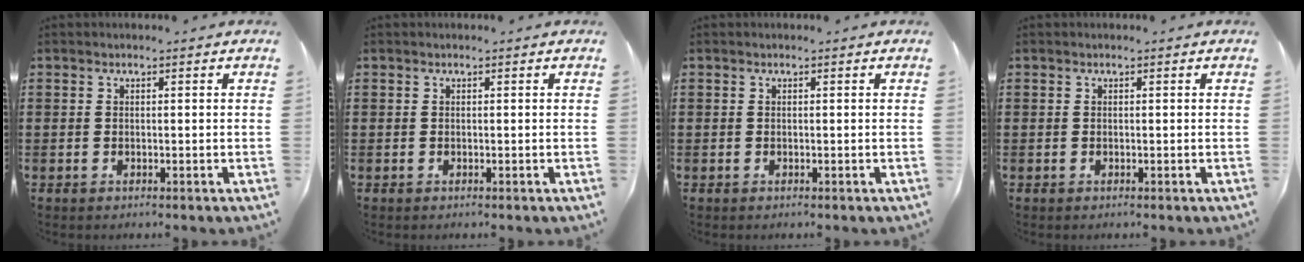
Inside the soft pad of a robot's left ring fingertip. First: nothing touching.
{"total": 0.0}
{"total": 0.0}
{"total": 0.0}